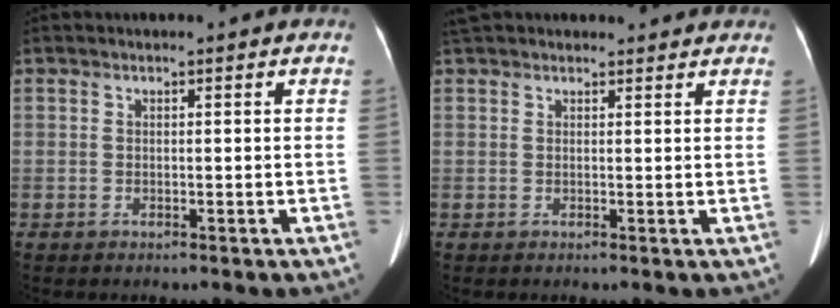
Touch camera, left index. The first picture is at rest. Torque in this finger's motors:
{"motor_torque": [0.88, -1.27, 0.48, 0.07]}